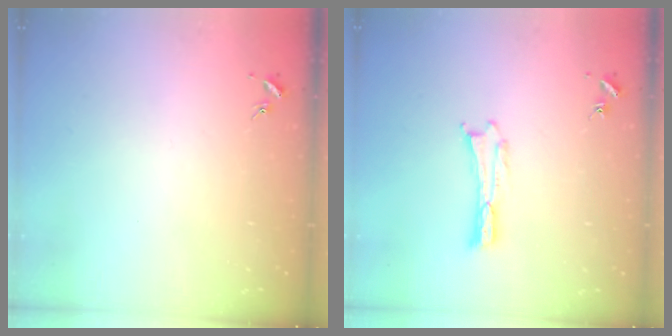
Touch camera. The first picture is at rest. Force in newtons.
{"total": 0.0}